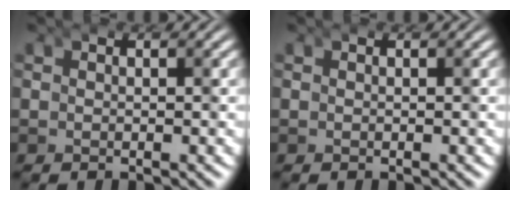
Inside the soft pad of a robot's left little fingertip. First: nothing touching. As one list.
[{"total": 0.0}]